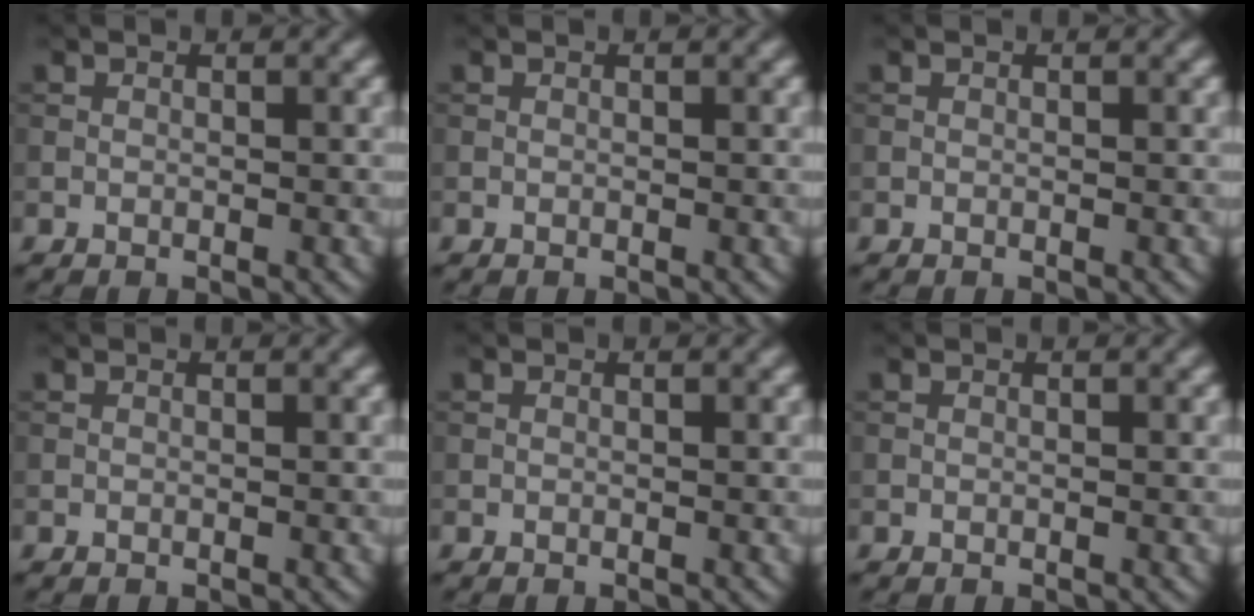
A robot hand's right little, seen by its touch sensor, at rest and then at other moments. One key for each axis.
{"total": 0.0}
{"total": 0.0}
{"total": 0.0}
{"total": 0.0}
{"total": 0.0}